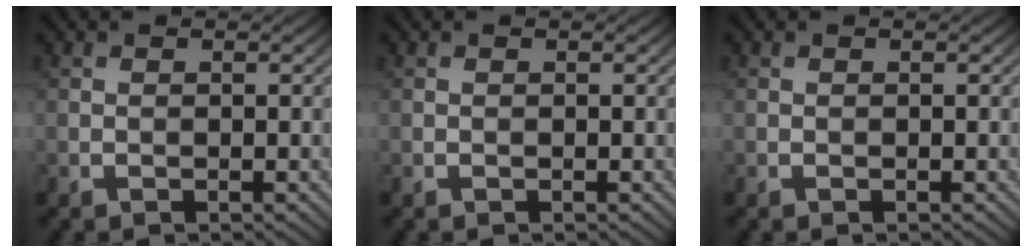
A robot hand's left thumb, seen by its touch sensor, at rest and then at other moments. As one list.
[{"total": 0.0}, {"total": 0.0}]